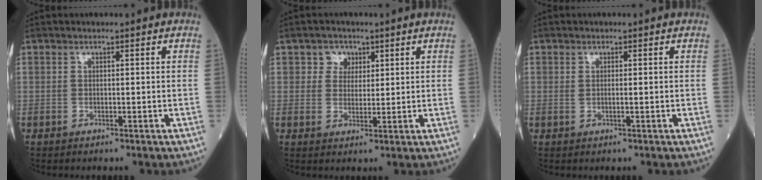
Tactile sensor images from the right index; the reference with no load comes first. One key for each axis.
{"total": 3.1, "fx": 1.5, "fy": 2.6, "fz": 0.5, "tx": -0.004, "ty": 0.002, "tz": 0.021}
{"total": 0.7, "fx": 0.0, "fy": 0.0, "fz": 0.7, "tx": -0.016, "ty": -0.001, "tz": 0.000}